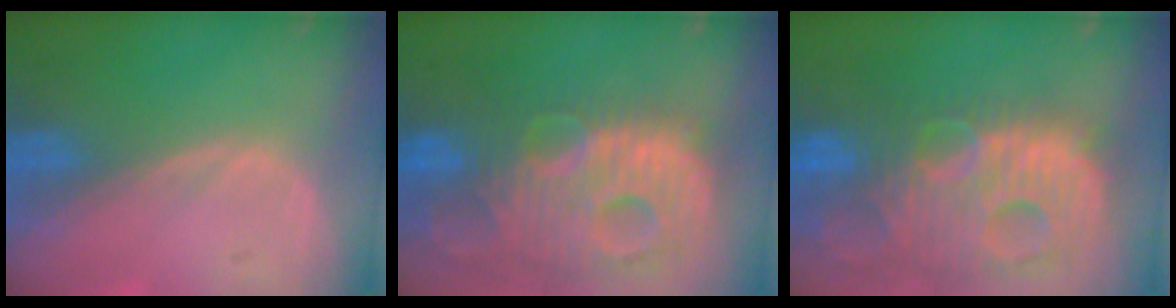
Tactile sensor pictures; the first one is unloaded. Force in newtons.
{"total": 14.0, "press": 12.0, "slide": 7.1}
{"total": 14.1, "press": 12.2, "slide": 7.1}